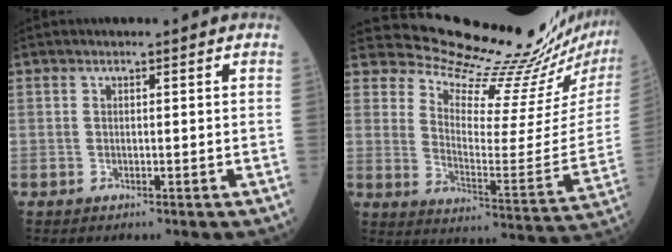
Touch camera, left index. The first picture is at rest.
{"total": 19.9, "force": [19.2, 0.5, 5.3], "torque": [-0.092, -0.121, 0.251]}